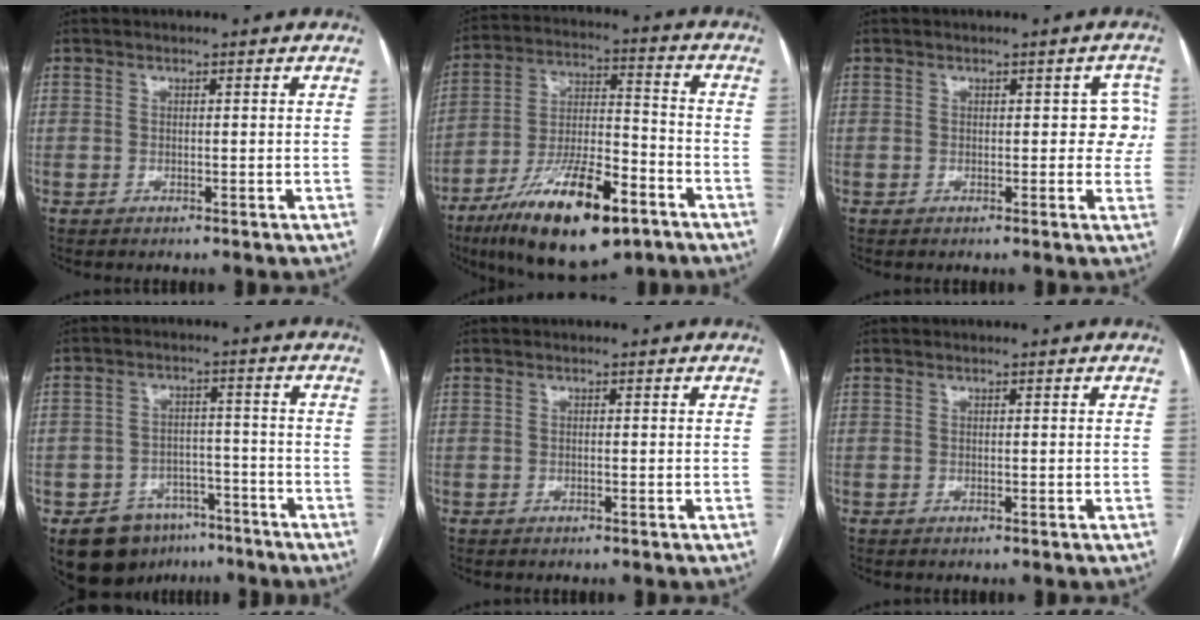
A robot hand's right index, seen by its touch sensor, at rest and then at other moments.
{"total": 19.0, "force": [-11.2, 5.3, 14.4], "torque": [-0.256, -0.013, -0.190]}
{"total": 3.5, "force": [0.4, 2.3, 2.5], "torque": [-0.005, 0.019, -0.001]}
{"total": 9.2, "force": [-6.2, 6.3, 2.6], "torque": [-0.032, 0.020, -0.089]}
{"total": 0.0}
{"total": 0.0}